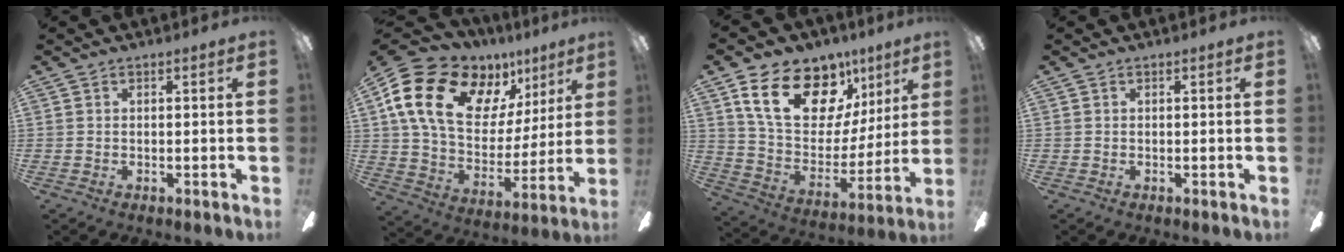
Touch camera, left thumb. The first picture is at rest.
{"total": 22.0, "force": [11.0, 13.9, 13.0], "torque": [-0.233, -0.039, 0.200]}
{"total": 22.2, "force": [11.9, 13.9, 12.6], "torque": [-0.202, -0.056, 0.216]}
{"total": 0.0}